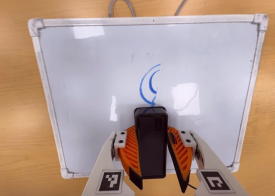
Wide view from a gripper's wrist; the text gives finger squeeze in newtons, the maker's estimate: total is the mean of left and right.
{"total": 8.4, "left": 8.9, "right": 7.9}